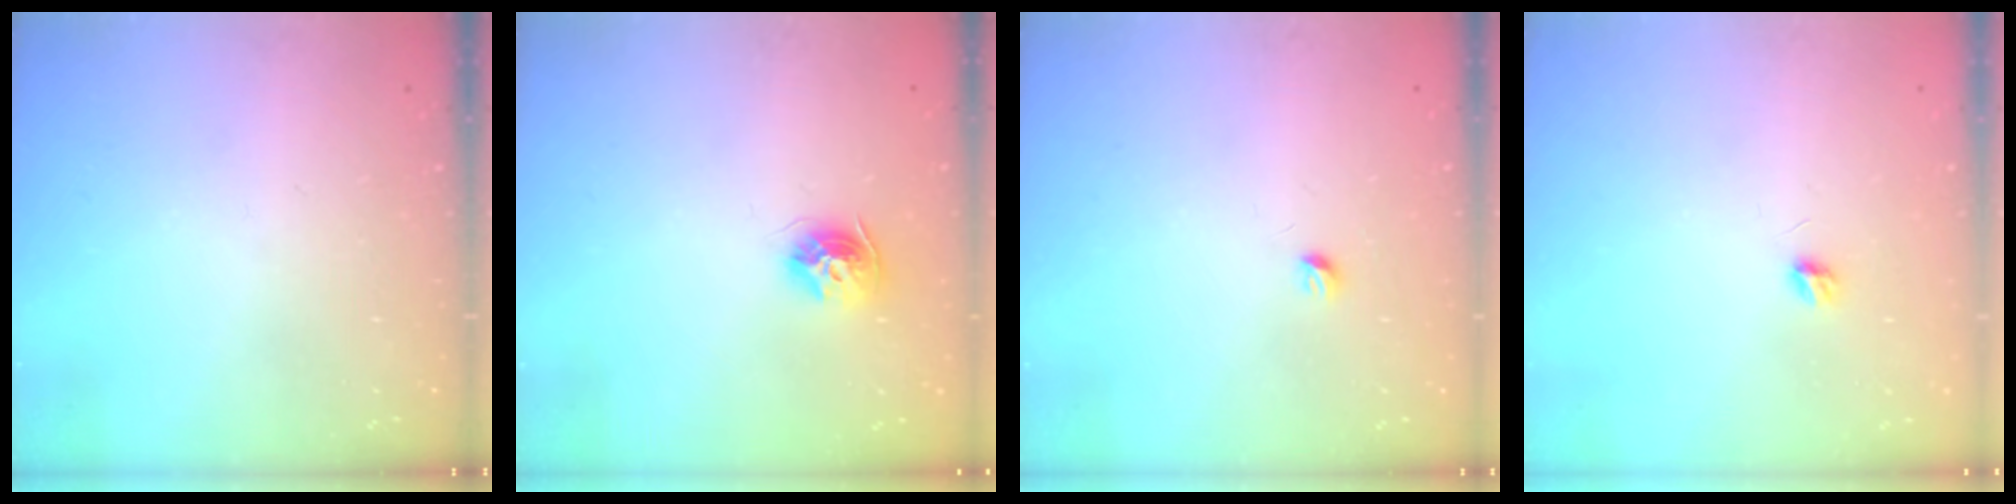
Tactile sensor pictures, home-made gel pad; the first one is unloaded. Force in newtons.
{"total": 9.5, "press": 9.5, "slide": 0.4}
{"total": 3.2, "press": 3.1, "slide": 0.5}
{"total": 3.7, "press": 3.7, "slide": 0.3}